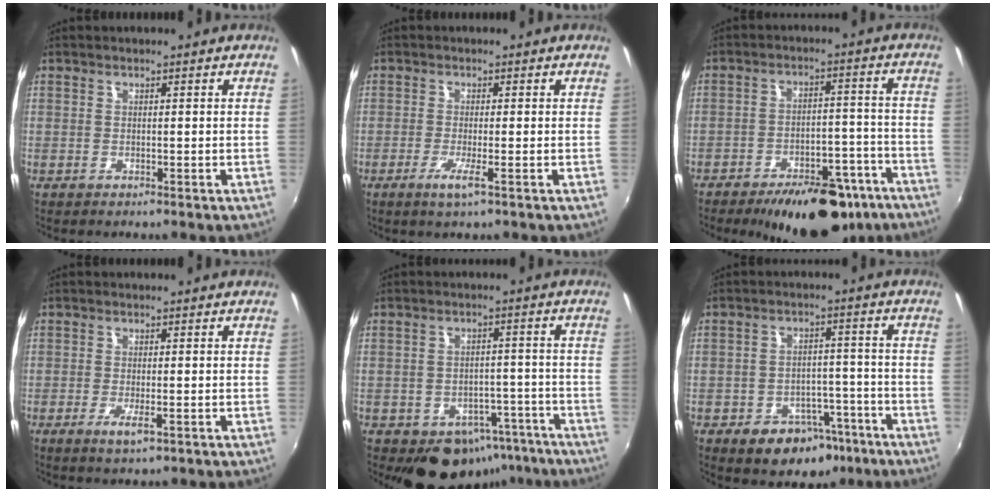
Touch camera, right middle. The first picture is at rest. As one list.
[{"total": 3.1, "force": [-1.5, -0.3, 2.7], "torque": [-0.061, -0.011, -0.033]}, {"total": 18.8, "force": [-14.1, 7.8, 9.8], "torque": [-0.150, 0.007, -0.177]}, {"total": 3.0, "force": [-1.3, 0.5, 2.7], "torque": [-0.055, -0.010, -0.022]}, {"total": 10.2, "force": [-6.4, 7.2, 3.3], "torque": [-0.056, 0.026, -0.056]}, {"total": 10.3, "force": [-6.1, 7.1, 4.4], "torque": [-0.079, 0.026, -0.063]}]